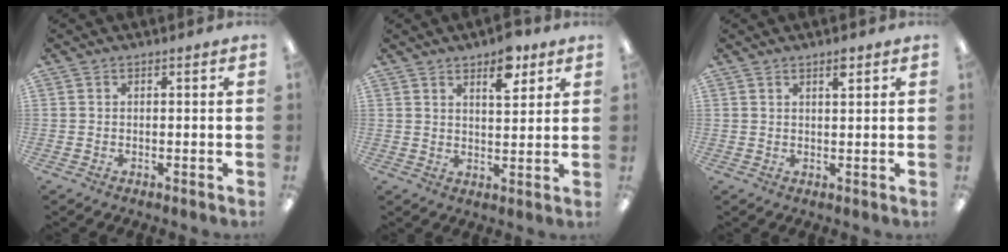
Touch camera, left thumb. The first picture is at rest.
{"total": 7.3, "force": [4.8, 3.1, 4.6], "torque": [-0.053, -0.021, 0.077]}
{"total": 2.4, "force": [1.8, 0.5, 1.5], "torque": [-0.026, -0.002, 0.031]}